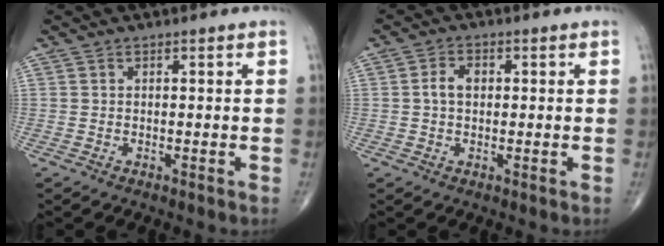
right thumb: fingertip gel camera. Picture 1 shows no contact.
{"total": 3.4, "force": [0.3, 2.3, 2.5], "torque": [-0.046, 0.010, 0.002]}